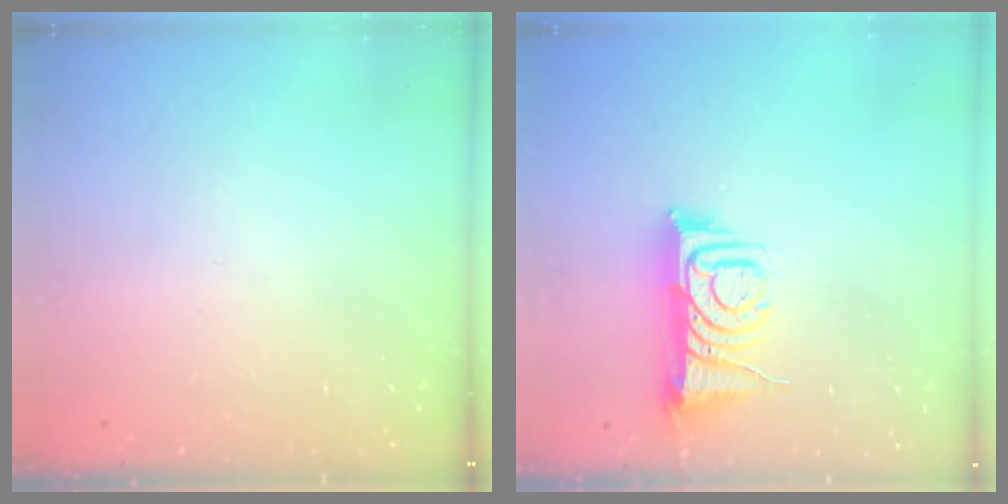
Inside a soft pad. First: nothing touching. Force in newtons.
{"total": 9.4, "press": 9.4, "slide": 1.1}